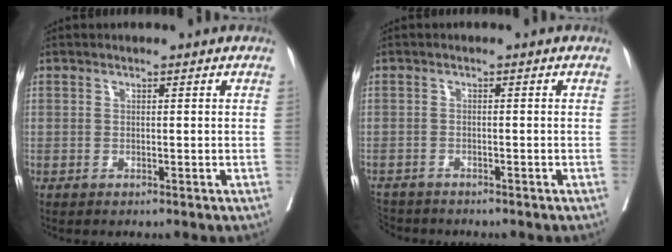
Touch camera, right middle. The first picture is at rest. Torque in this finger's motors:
{"motor_torque": [0.07, -0.08, 0.05, 0.00]}